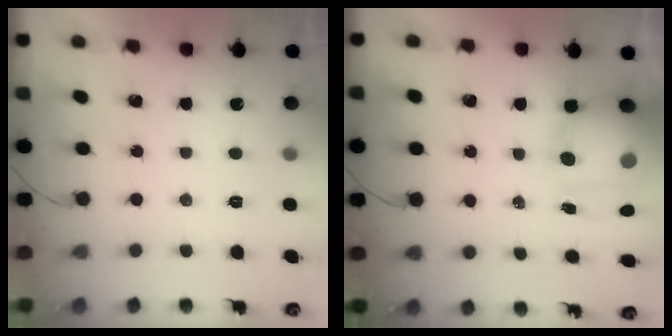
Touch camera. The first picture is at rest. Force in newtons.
{"total": 12.3, "press": 11.9, "slide": 3.0}